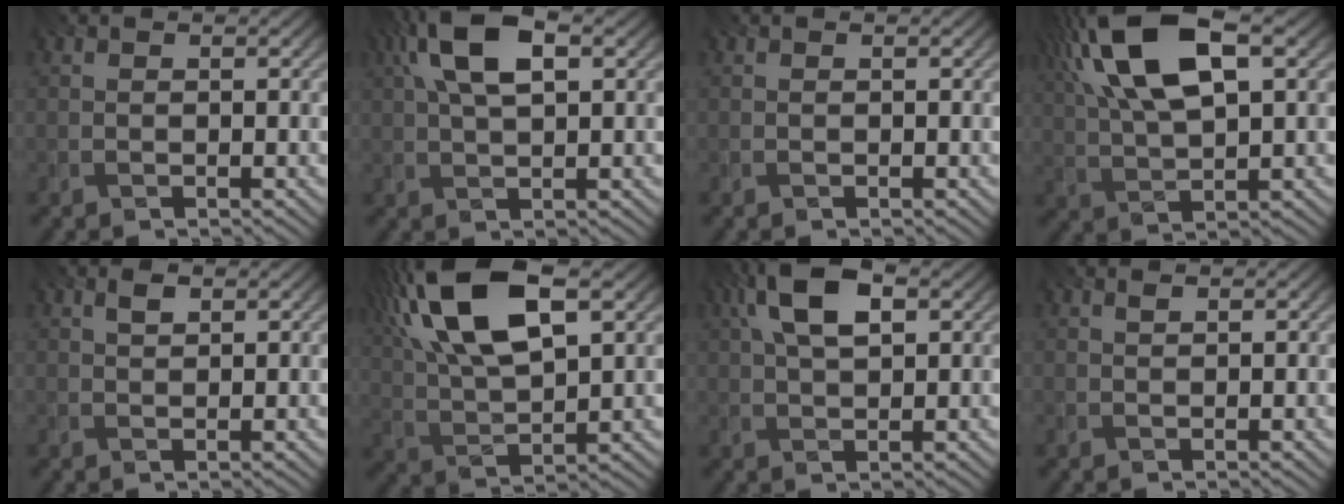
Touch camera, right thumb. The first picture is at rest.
{"total": 9.5, "force": [3.4, 4.0, 7.9], "torque": [-0.168, 0.024, 0.058]}
{"total": 0.0}
{"total": 15.0, "force": [6.3, 6.1, 12.2], "torque": [-0.266, 0.022, 0.113]}
{"total": 1.4, "force": [0.9, 0.7, 1.0], "torque": [-0.021, 0.003, 0.017]}
{"total": 16.5, "force": [7.4, 6.8, 13.1], "torque": [-0.296, 0.029, 0.130]}
{"total": 8.6, "force": [3.2, 3.9, 6.9], "torque": [-0.149, 0.021, 0.054]}
{"total": 0.5, "force": [0.4, 0.1, 0.3], "torque": [-0.006, 0.000, 0.009]}